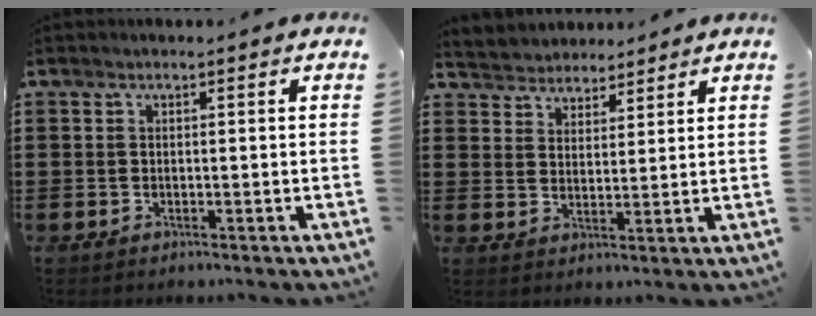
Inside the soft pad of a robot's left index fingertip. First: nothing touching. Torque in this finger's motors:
{"motor_torque": [2.14, 0.00, 0.42, 0.13]}